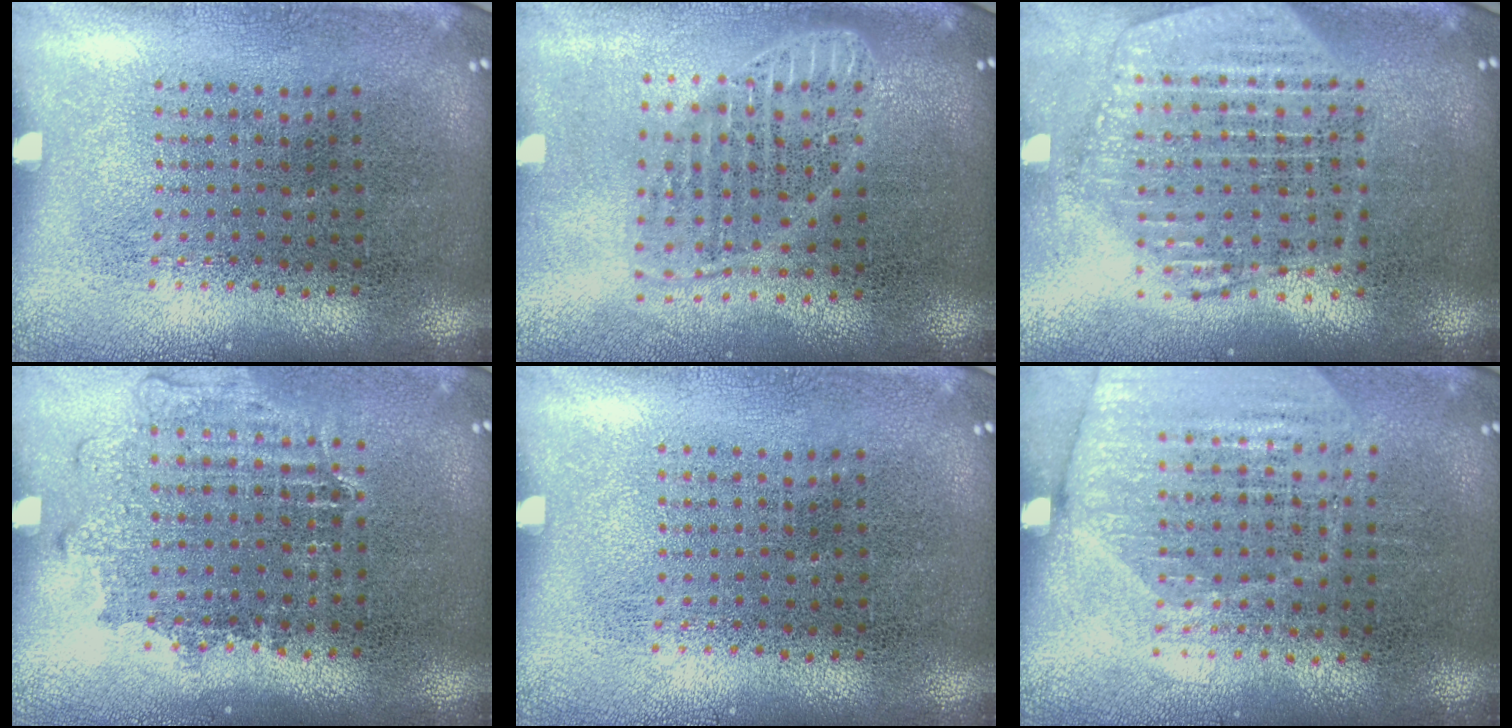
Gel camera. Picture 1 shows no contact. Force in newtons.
{"total": 1.8, "press": 1.5, "slide": 0.9}
{"total": 2.3, "press": 2.0, "slide": 1.1}
{"total": 1.0, "press": 1.0, "slide": 0.4}
{"total": 0.0}
{"total": 1.8, "press": 1.7, "slide": 0.5}